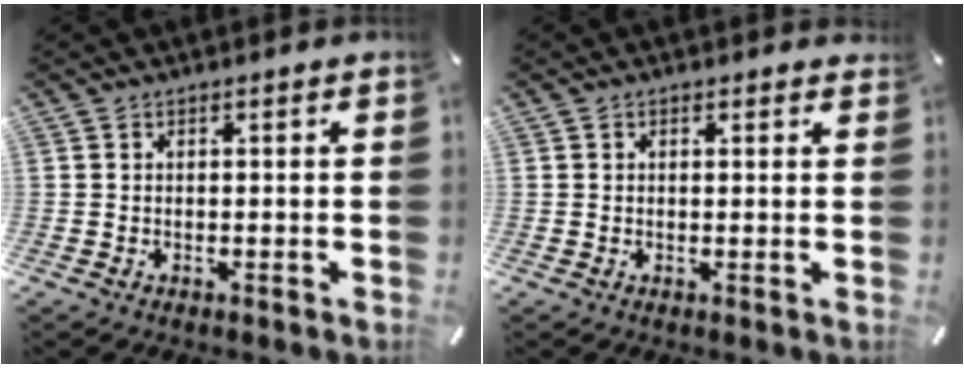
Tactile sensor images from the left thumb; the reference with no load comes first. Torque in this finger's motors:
{"motor_torque": [0.02, -0.49, -0.14, 0.05, -0.05]}